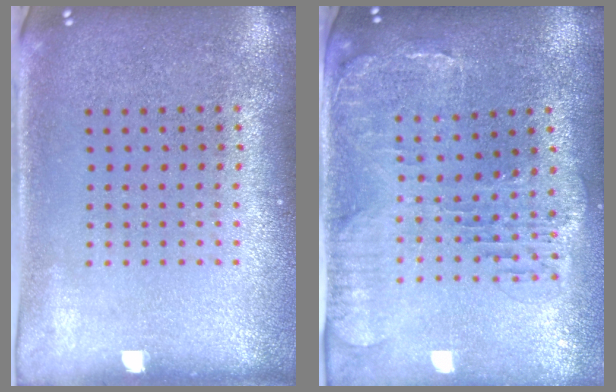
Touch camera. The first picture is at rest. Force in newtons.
{"total": 1.4, "press": 1.4, "slide": 0.4}